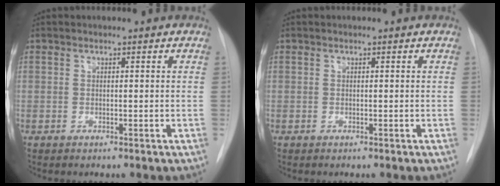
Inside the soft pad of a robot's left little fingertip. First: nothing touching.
{"total": 0.0}